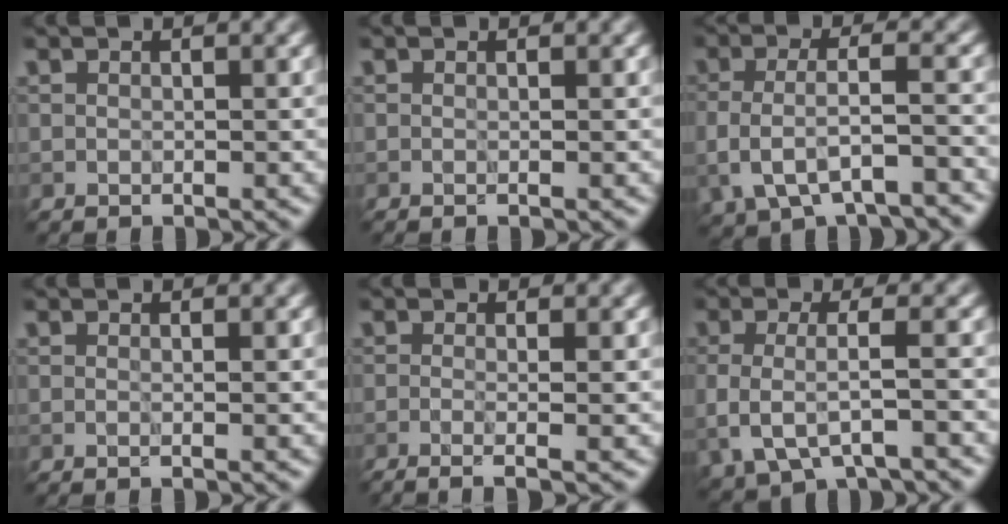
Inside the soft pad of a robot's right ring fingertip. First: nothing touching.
{"total": 1.0, "force": [-0.1, 0.5, 0.9], "torque": [-0.009, -0.007, -0.009]}
{"total": 5.9, "force": [-2.0, 2.7, 4.9], "torque": [-0.095, -0.003, -0.036]}
{"total": 1.6, "force": [0.0, 0.8, 1.4], "torque": [-0.007, -0.004, -0.021]}
{"total": 4.5, "force": [-0.7, 2.1, 3.9], "torque": [-0.031, 0.006, -0.031]}
{"total": 4.2, "force": [-0.8, 1.6, 3.8], "torque": [-0.081, -0.013, -0.011]}